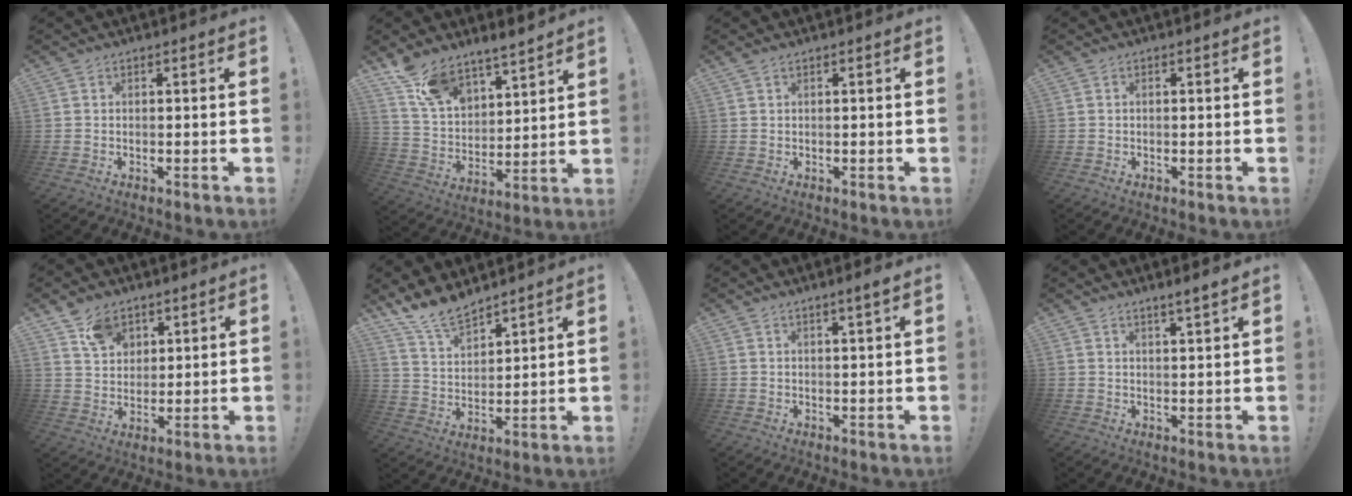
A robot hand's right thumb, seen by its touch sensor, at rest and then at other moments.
{"total": 11.2, "force": [10.2, 3.9, 2.8], "torque": [-0.072, -0.082, 0.191]}
{"total": 0.7, "force": [0.5, 0.1, 0.5], "torque": [-0.011, 0.001, 0.009]}
{"total": 0.0}
{"total": 9.3, "force": [6.2, 6.2, 3.2], "torque": [-0.050, -0.033, 0.122]}
{"total": 11.3, "force": [10.2, 3.5, 3.3], "torque": [-0.085, -0.069, 0.197]}
{"total": 2.6, "force": [1.6, -0.1, 2.1], "torque": [-0.032, -0.010, 0.024]}
{"total": 3.2, "force": [2.6, -0.3, 1.7], "torque": [-0.021, -0.023, 0.042]}